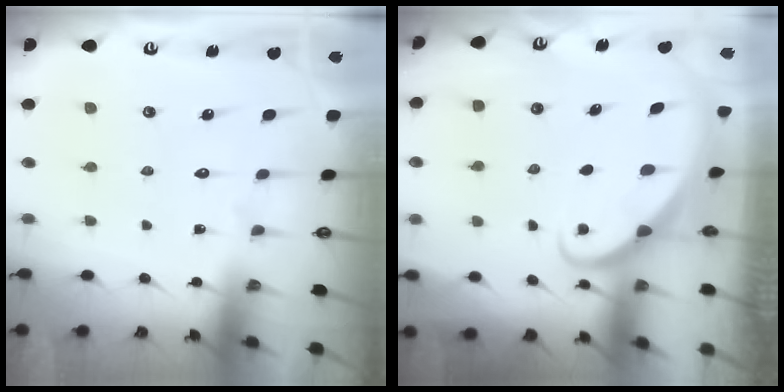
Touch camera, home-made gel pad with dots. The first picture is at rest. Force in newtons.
{"total": 1.8, "press": 1.8, "slide": 0.1}